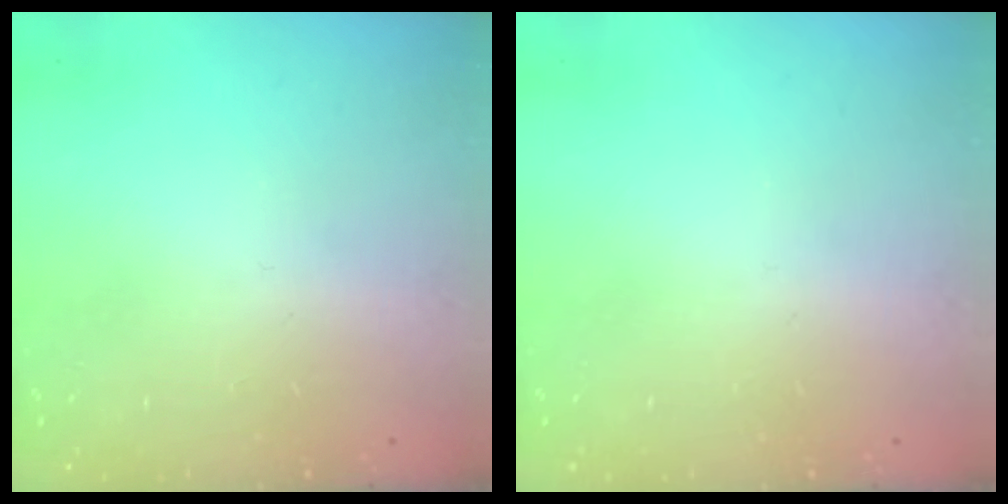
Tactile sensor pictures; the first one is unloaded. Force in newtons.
{"total": 0.0}